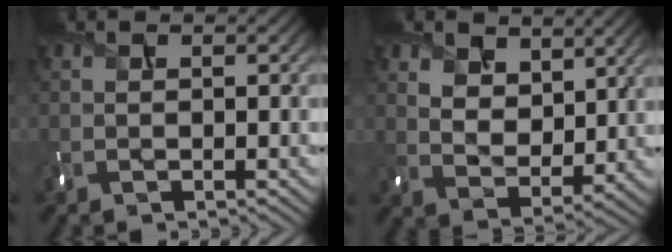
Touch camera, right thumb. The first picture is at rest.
{"total": 7.1, "force": [4.6, 4.0, 3.5], "torque": [-0.087, -0.021, 0.091]}